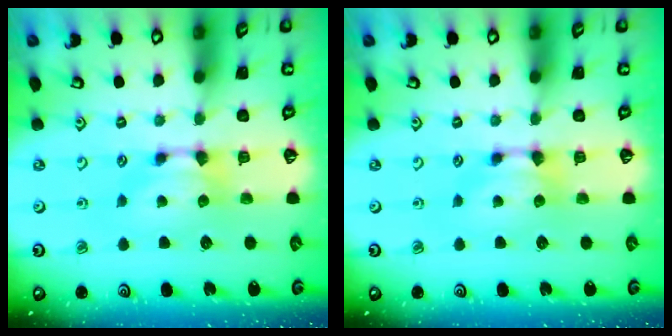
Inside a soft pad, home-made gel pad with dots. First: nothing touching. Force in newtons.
{"total": 0.0}